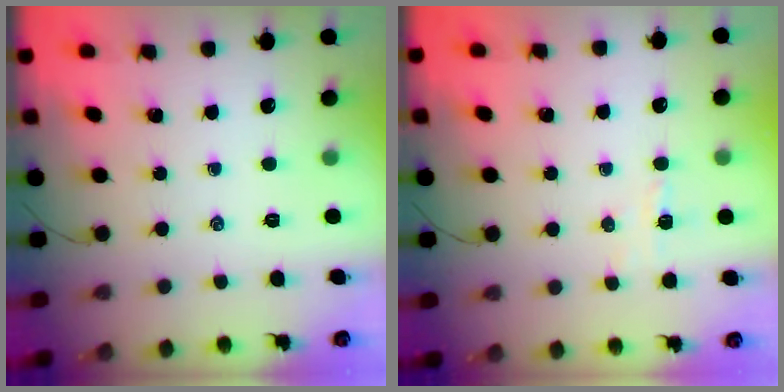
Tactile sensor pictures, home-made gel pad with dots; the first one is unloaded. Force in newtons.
{"total": 3.0, "press": 2.8, "slide": 0.9}